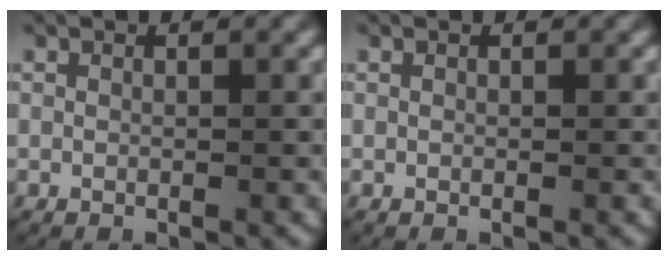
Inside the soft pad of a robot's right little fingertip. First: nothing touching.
{"total": 0.0}